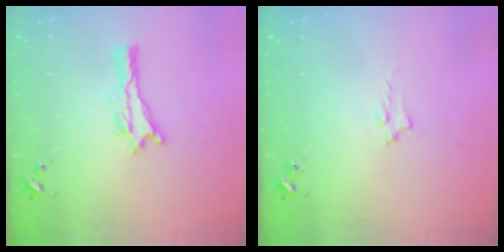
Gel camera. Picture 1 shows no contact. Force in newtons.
{"total": 1.4, "press": 1.4, "slide": 0.2}